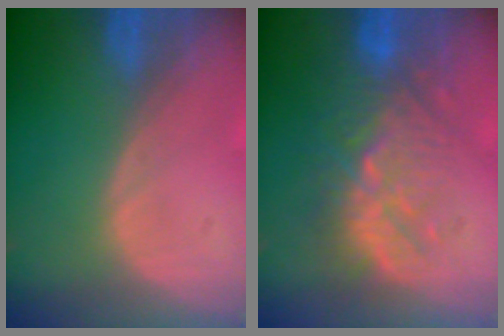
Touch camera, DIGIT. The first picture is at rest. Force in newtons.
{"total": 9.1, "press": 9.0, "slide": 1.6}